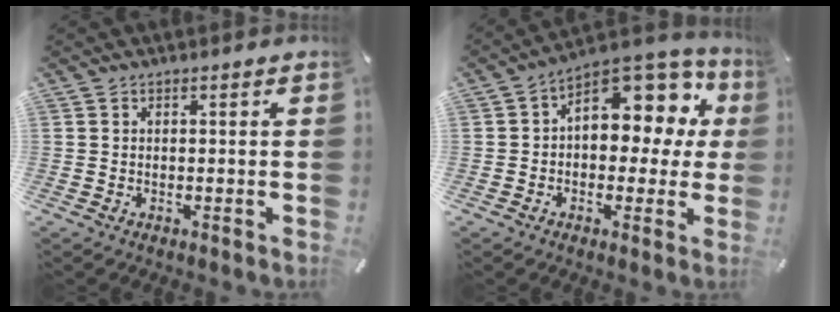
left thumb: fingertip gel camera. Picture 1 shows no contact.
{"total": 12.6, "force": [4.8, 8.0, 8.4], "torque": [-0.101, -0.046, 0.082]}